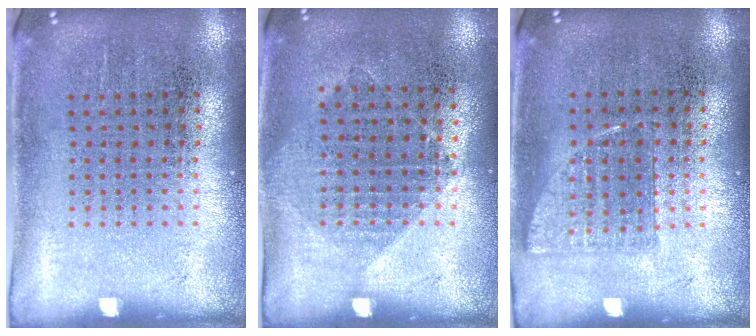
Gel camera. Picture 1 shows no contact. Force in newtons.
{"total": 1.1, "press": 0.9, "slide": 0.5}
{"total": 0.7, "press": 0.7, "slide": 0.3}